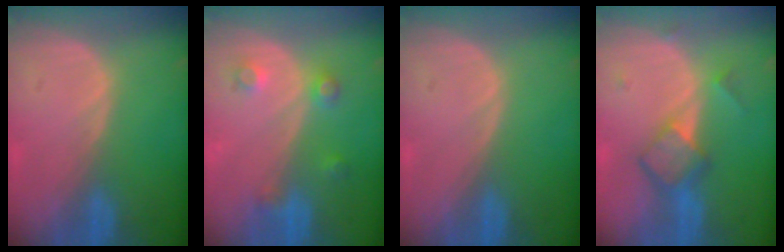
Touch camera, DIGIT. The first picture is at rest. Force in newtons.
{"total": 3.5, "press": 3.3, "slide": 1.1}
{"total": 0.0}
{"total": 5.9, "press": 5.1, "slide": 3.1}